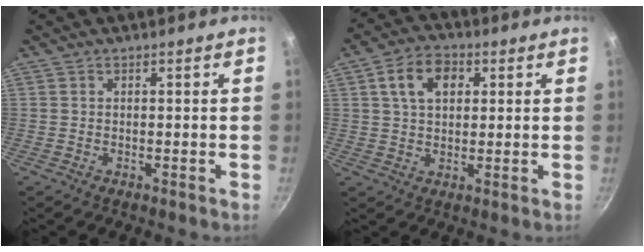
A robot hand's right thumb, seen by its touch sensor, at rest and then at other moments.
{"total": 8.4, "force": [2.6, 5.7, 5.6], "torque": [-0.073, 0.007, 0.039]}